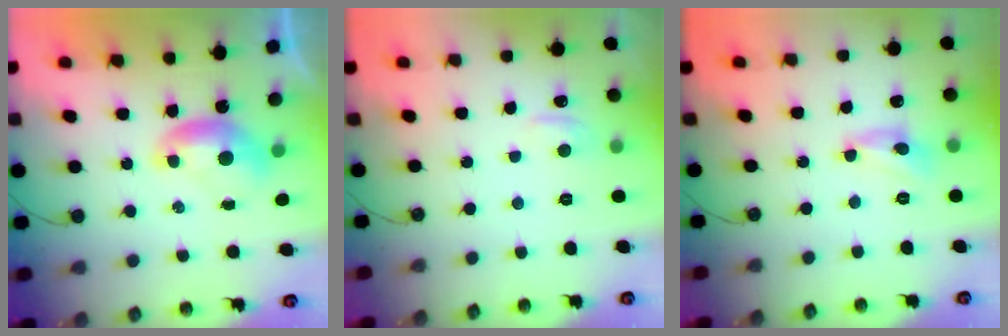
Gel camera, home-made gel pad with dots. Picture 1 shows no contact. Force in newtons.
{"total": 1.4, "press": 1.1, "slide": 0.9}
{"total": 3.1, "press": 3.1, "slide": 0.3}